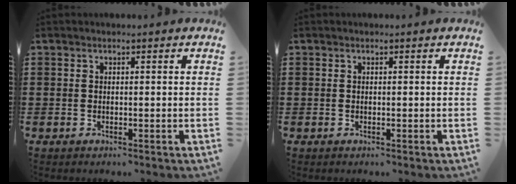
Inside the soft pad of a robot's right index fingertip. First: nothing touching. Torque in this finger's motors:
{"motor_torque": [-0.01, 0.00, 0.00, -0.01]}